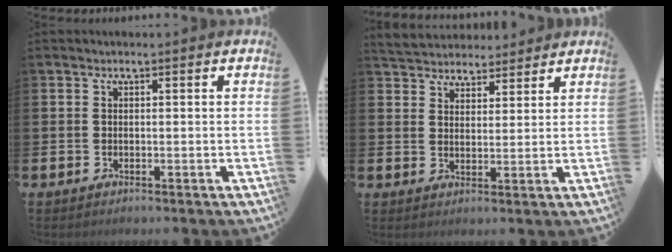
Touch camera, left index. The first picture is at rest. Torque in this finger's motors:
{"motor_torque": [1.09, -1.05, 0.10, 0.09]}